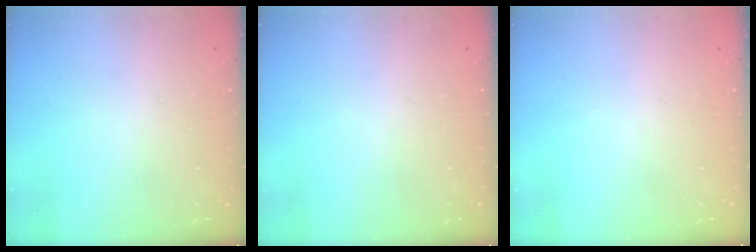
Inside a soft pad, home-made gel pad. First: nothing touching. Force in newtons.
{"total": 0.0}
{"total": 0.0}